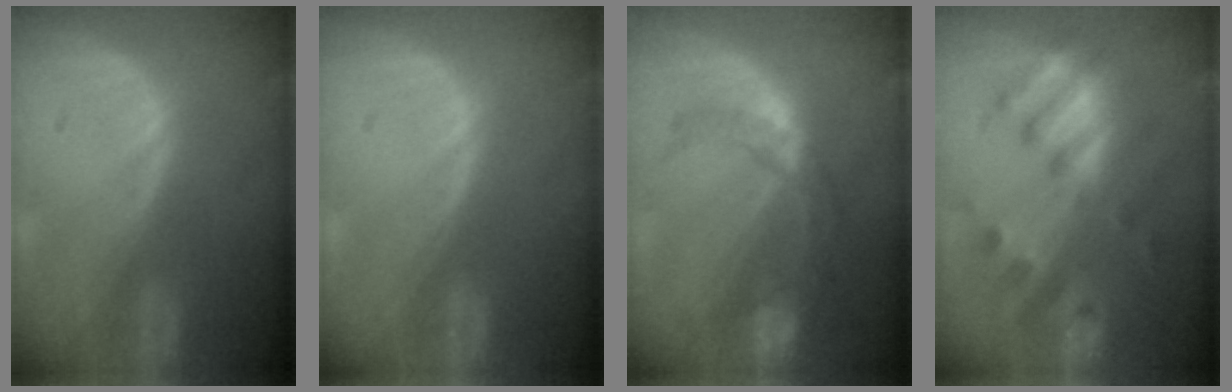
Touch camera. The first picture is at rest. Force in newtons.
{"total": 0.0}
{"total": 9.0, "press": 7.7, "slide": 4.5}
{"total": 7.5, "press": 7.4, "slide": 1.1}